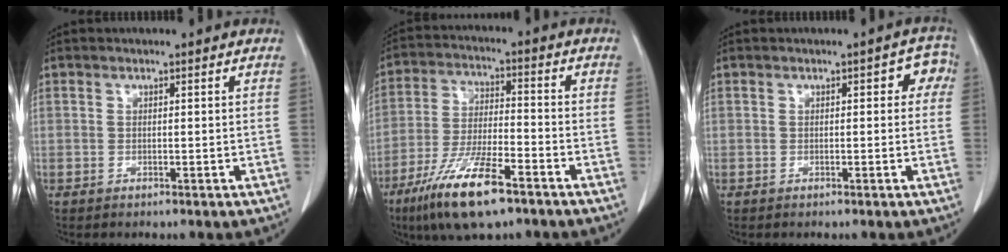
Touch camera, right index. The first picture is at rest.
{"total": 13.0, "force": [-8.2, 2.5, 9.8], "torque": [-0.195, -0.023, -0.147]}
{"total": 3.1, "force": [0.6, 1.7, 2.6], "torque": [-0.016, 0.023, 0.000]}